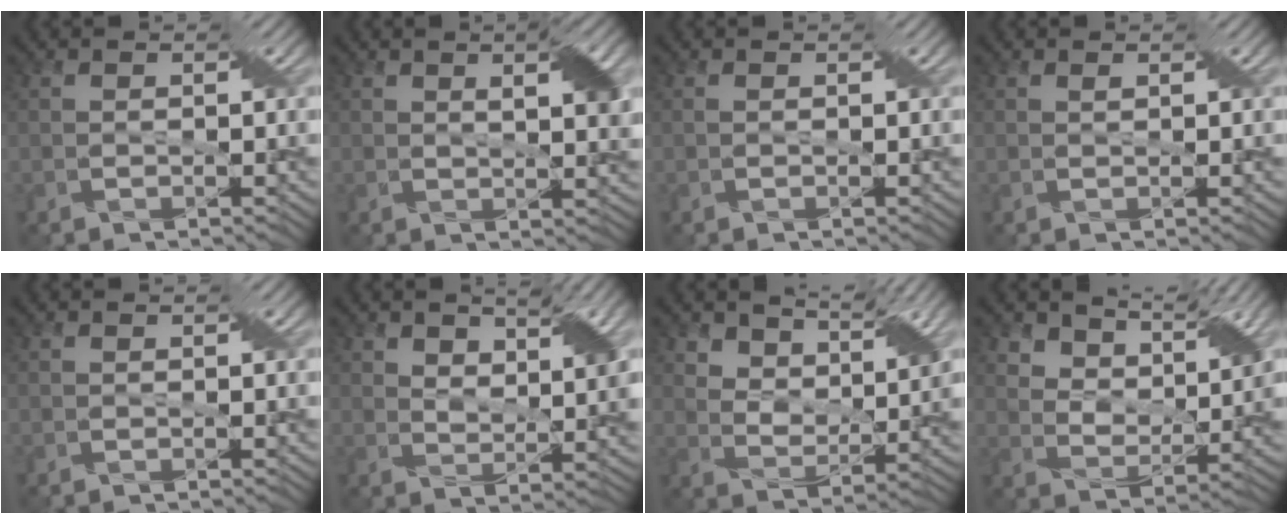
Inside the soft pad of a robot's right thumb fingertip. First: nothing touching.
{"total": 3.3, "force": [1.6, 0.6, 2.7], "torque": [-0.045, 0.001, 0.028]}
{"total": 0.0}
{"total": 0.7, "force": [0.4, 0.3, 0.5], "torque": [-0.010, 0.001, 0.009]}
{"total": 0.0}
{"total": 5.3, "force": [2.9, 2.3, 3.9], "torque": [-0.059, -0.001, 0.051]}
{"total": 6.0, "force": [4.9, 2.6, 2.4], "torque": [-0.046, -0.003, 0.086]}
{"total": 6.7, "force": [5.6, 2.8, 2.2], "torque": [-0.045, -0.004, 0.103]}